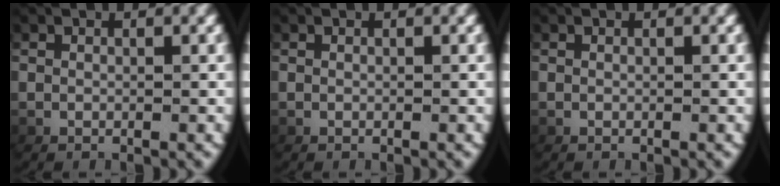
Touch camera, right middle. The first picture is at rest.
{"total": 0.0}
{"total": 0.0}